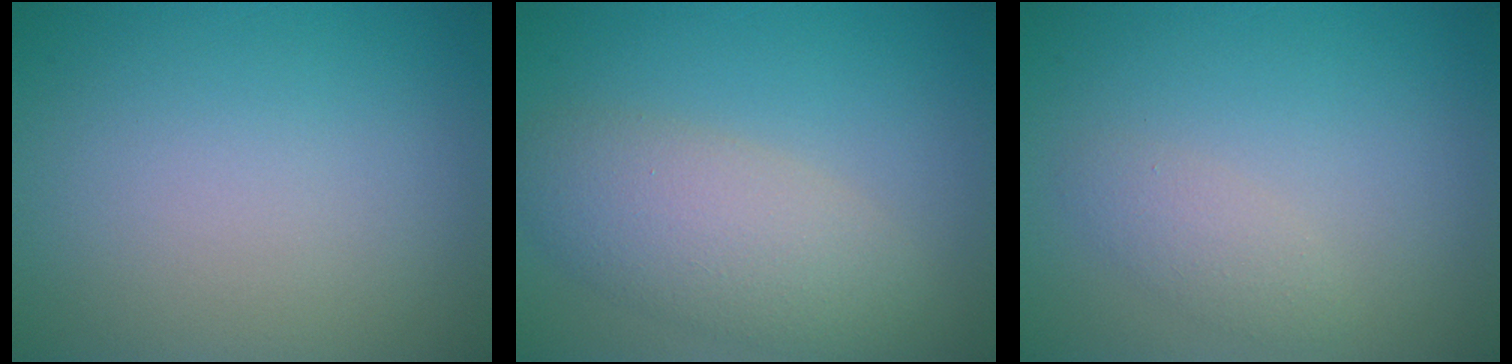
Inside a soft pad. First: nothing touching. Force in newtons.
{"total": 5.1, "press": 5.1, "slide": 0.4}
{"total": 1.6, "press": 1.6, "slide": 0.0}